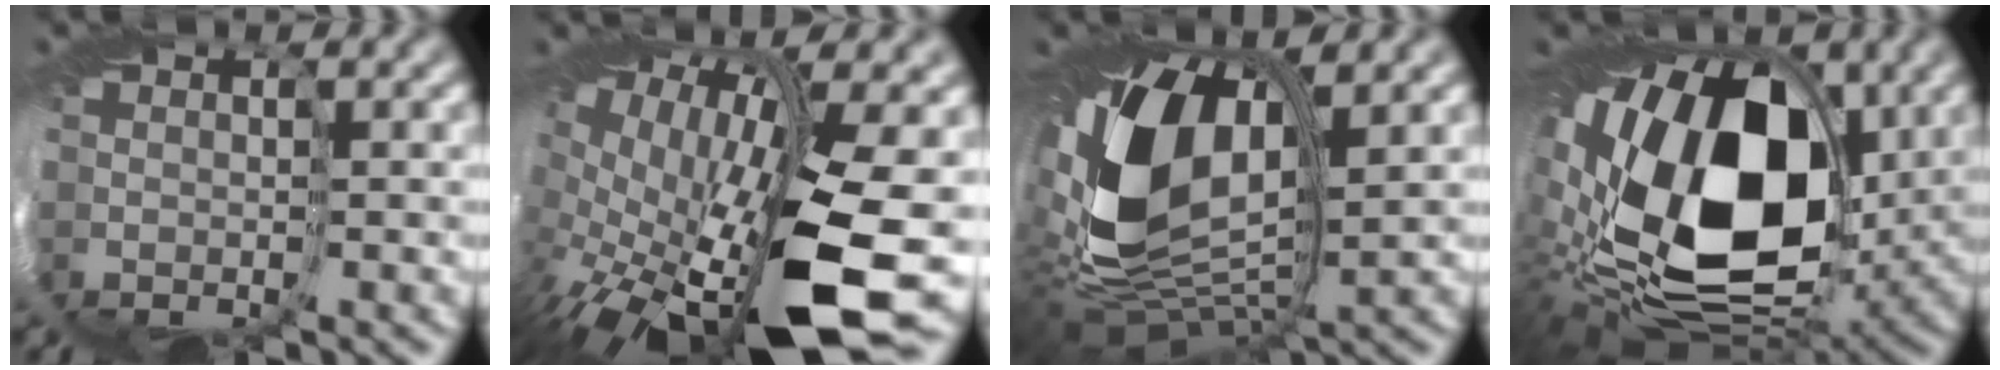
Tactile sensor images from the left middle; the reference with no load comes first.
{"total": 15.2, "force": [-4.8, 5.2, 13.5], "torque": [-0.271, -0.049, -0.083]}
{"total": 13.0, "force": [1.9, 7.8, 10.2], "torque": [-0.248, -0.018, 0.032]}
{"total": 16.4, "force": [0.9, 9.9, 13.1], "torque": [-0.262, -0.020, 0.014]}